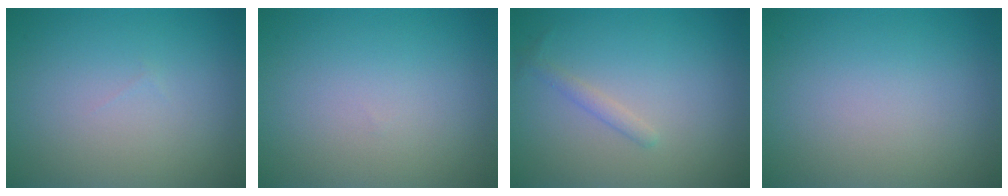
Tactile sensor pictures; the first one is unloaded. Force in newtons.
{"total": 0.0}
{"total": 1.1, "press": 1.1, "slide": 0.1}
{"total": 0.0}